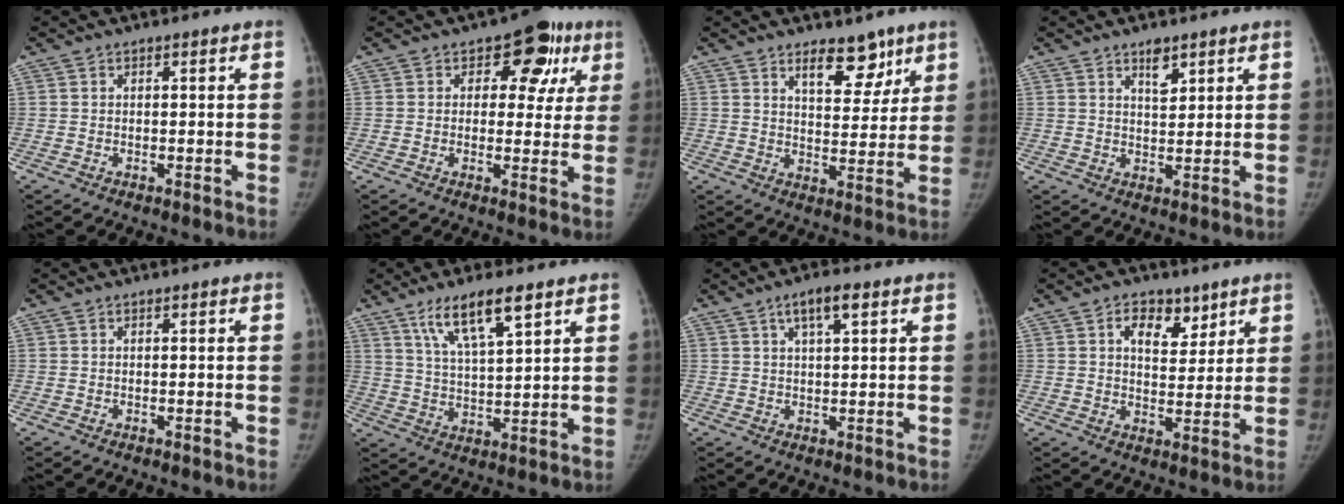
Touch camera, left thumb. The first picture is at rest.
{"total": 9.7, "force": [3.7, 6.6, 6.1], "torque": [-0.011, -0.003, 0.037]}
{"total": 8.3, "force": [5.6, 4.1, 4.6], "torque": [-0.029, -0.038, 0.086]}
{"total": 3.8, "force": [2.5, 1.8, 2.3], "torque": [-0.023, -0.017, 0.041]}
{"total": 0.0}
{"total": 10.4, "force": [6.4, 2.4, 7.8], "torque": [-0.133, -0.027, 0.123]}
{"total": 4.9, "force": [2.5, 1.4, 3.9], "torque": [-0.062, -0.001, 0.043]}
{"total": 7.4, "force": [4.0, 4.7, 4.1], "torque": [-0.031, -0.021, 0.061]}